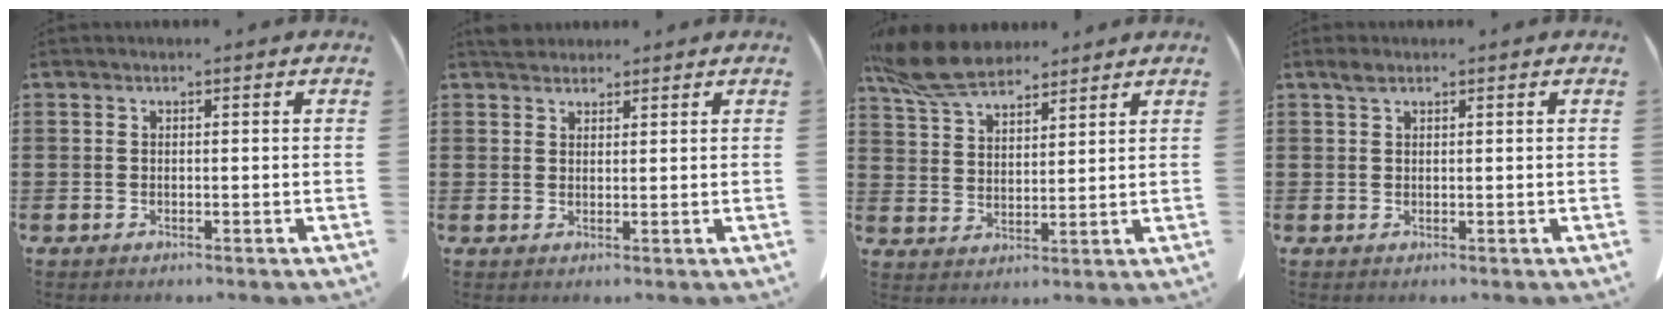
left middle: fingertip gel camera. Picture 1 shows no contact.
{"total": 2.3, "force": [2.1, 0.9, 0.4], "torque": [-0.006, 0.000, 0.041]}
{"total": 9.4, "force": [7.8, 3.0, 4.2], "torque": [-0.108, -0.011, 0.150]}
{"total": 1.4, "force": [0.9, 0.6, 0.9], "torque": [-0.022, 0.002, 0.017]}